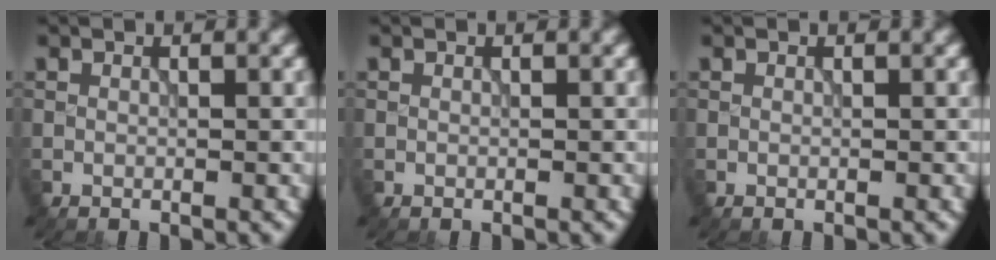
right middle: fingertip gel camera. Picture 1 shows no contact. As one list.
[{"total": 0.0}, {"total": 0.0}]